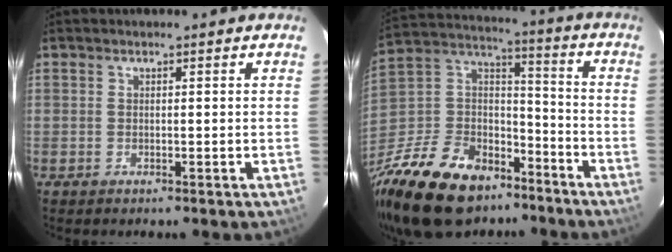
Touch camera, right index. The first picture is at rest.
{"total": 27.8, "force": [-18.5, 15.9, 13.5], "torque": [-0.316, 0.029, -0.288]}